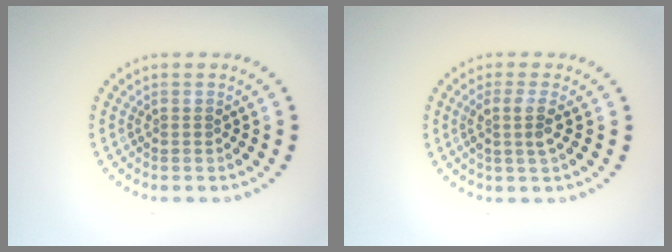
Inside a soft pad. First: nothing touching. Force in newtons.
{"total": 2.2, "press": 1.8, "slide": 1.2}